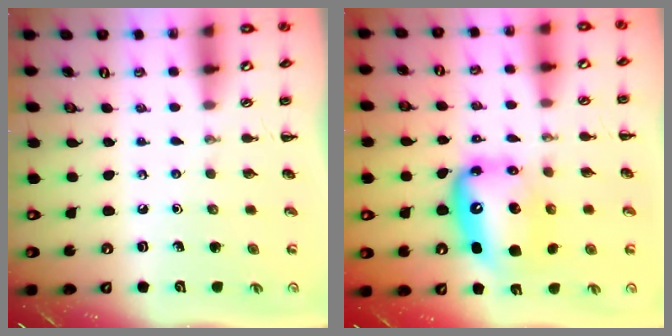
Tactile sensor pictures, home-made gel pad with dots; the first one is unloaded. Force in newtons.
{"total": 12.2, "press": 11.8, "slide": 3.1}